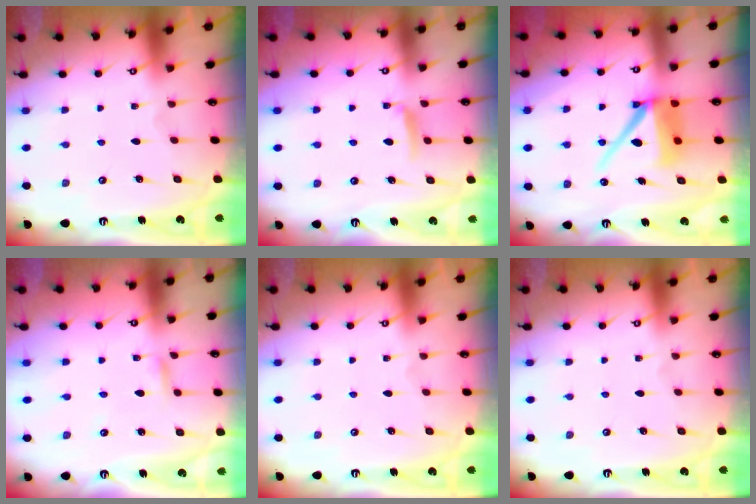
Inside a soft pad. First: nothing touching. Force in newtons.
{"total": 6.5, "press": 6.4, "slide": 0.8}
{"total": 11.1, "press": 11.0, "slide": 1.3}
{"total": 2.1, "press": 2.1, "slide": 0.1}
{"total": 0.0}
{"total": 0.0}